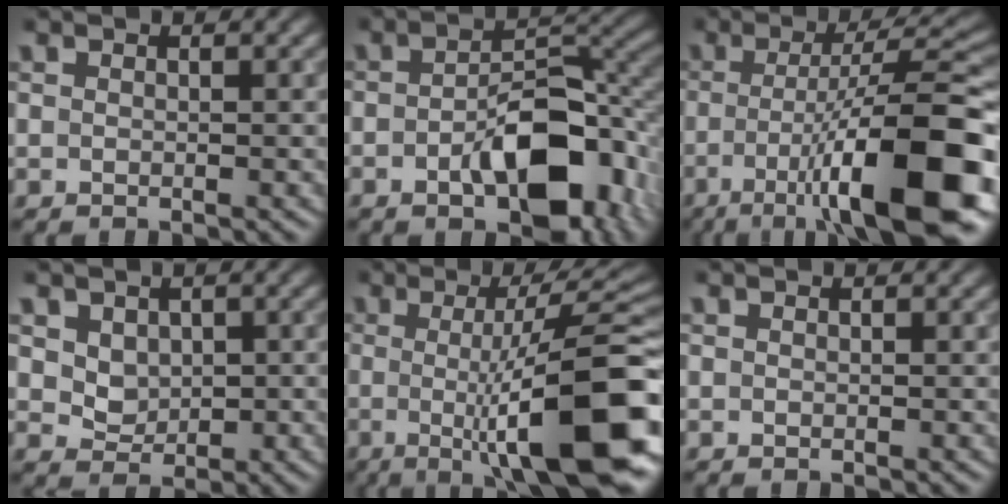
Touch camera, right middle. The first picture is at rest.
{"total": 9.8, "force": [-3.6, 4.8, 7.8], "torque": [-0.111, 0.003, -0.054]}
{"total": 13.4, "force": [-4.4, 3.2, 12.2], "torque": [-0.181, 0.003, -0.068]}
{"total": 2.6, "force": [0.8, 2.1, 1.3], "torque": [-0.030, -0.009, 0.026]}
{"total": 14.2, "force": [-1.9, 3.3, 13.7], "torque": [-0.163, -0.002, -0.032]}
{"total": 0.0}